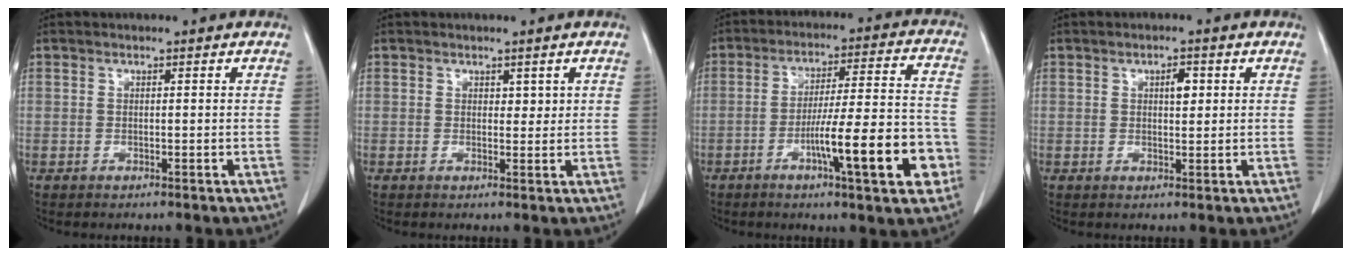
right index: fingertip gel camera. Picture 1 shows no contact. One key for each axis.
{"total": 1.3, "fx": 0.7, "fy": 0.9, "fz": 0.7, "tx": -0.001, "ty": -0.004, "tz": 0.009}
{"total": 15.0, "fx": -5.6, "fy": 1.4, "fz": 13.8, "tx": -0.214, "ty": 0.007, "tz": -0.082}
{"total": 2.4, "fx": 0.7, "fy": 1.0, "fz": 2.0, "tx": -0.031, "ty": -0.001, "tz": 0.012}